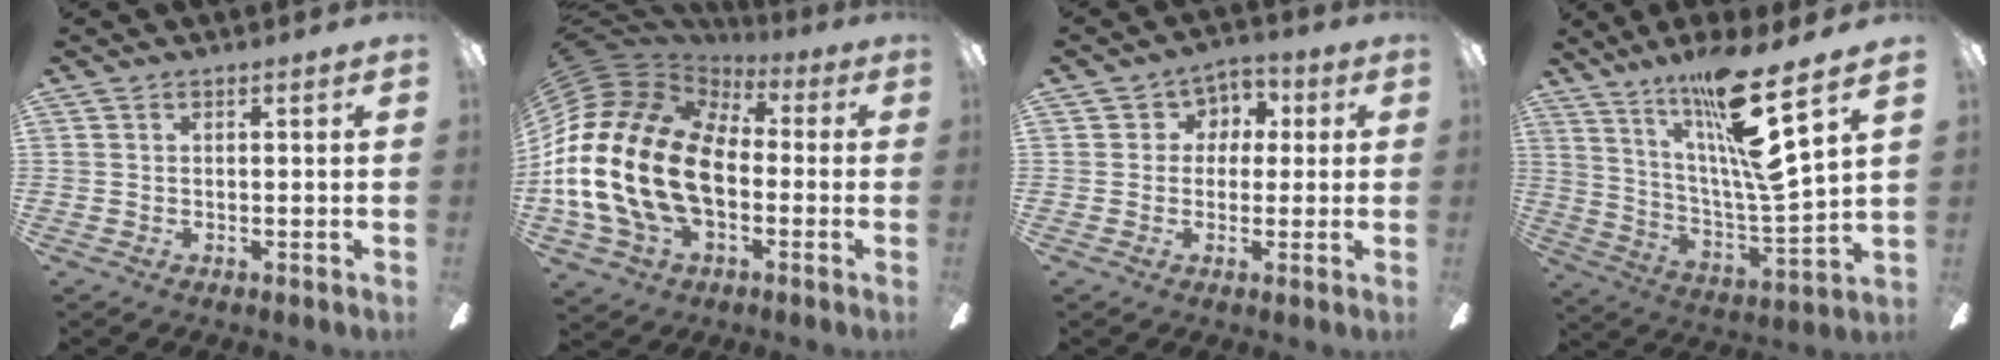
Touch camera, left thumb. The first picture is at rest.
{"total": 25.7, "force": [-2.4, 17.0, 19.1], "torque": [-0.414, 0.028, -0.036]}
{"total": 5.1, "force": [0.1, 4.9, 1.6], "torque": [-0.026, 0.014, -0.002]}
{"total": 20.6, "force": [13.7, 2.2, 15.2], "torque": [-0.283, -0.086, 0.208]}